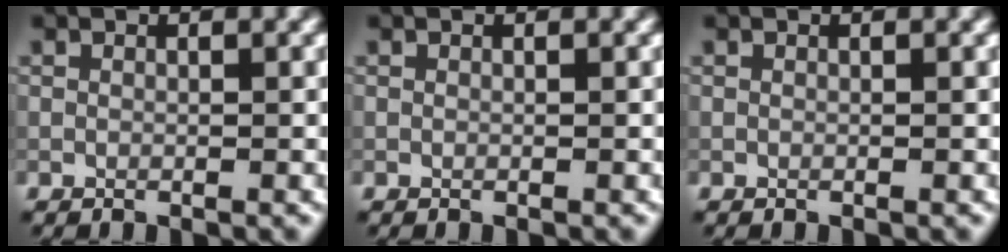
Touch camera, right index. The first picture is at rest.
{"total": 0.0}
{"total": 0.0}